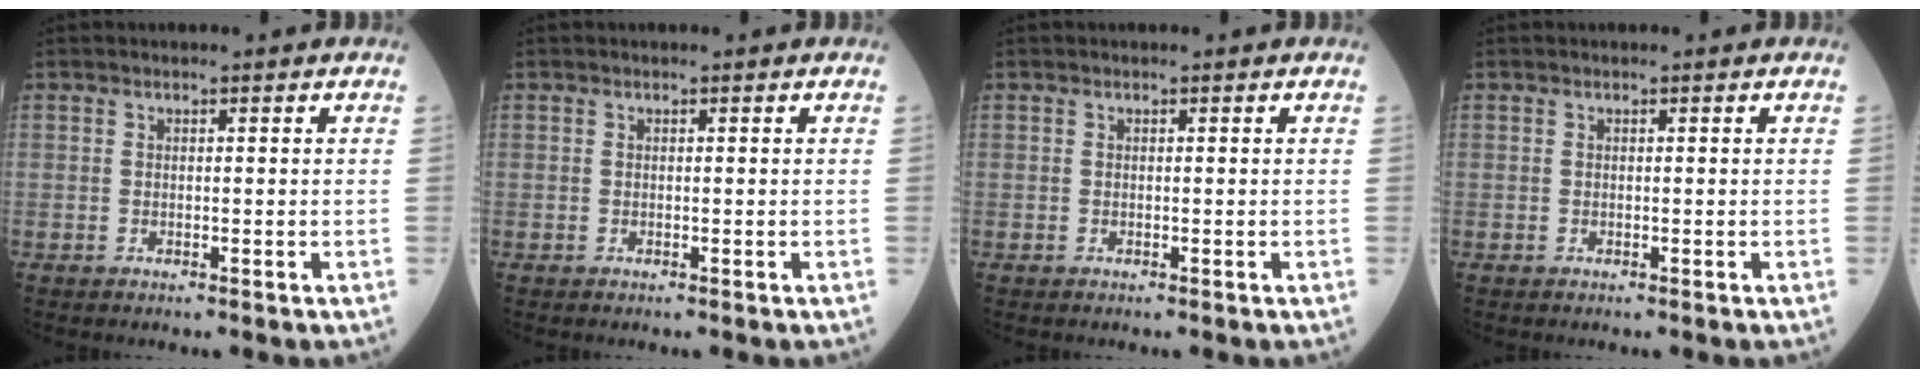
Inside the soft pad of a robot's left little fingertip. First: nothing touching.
{"total": 0.0}
{"total": 0.0}
{"total": 0.0}